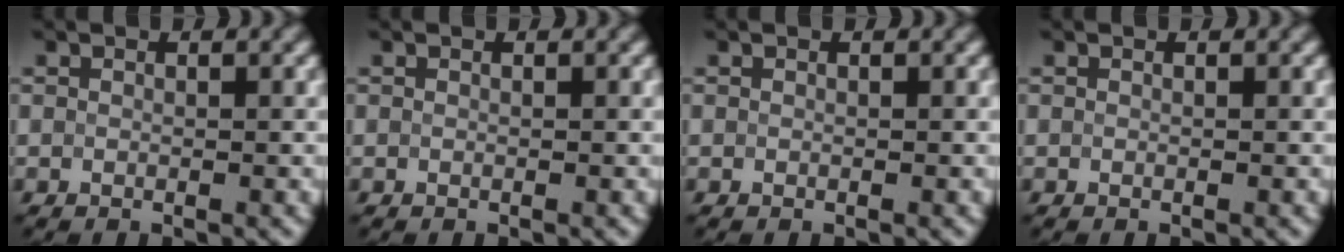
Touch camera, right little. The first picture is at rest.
{"total": 0.0}
{"total": 0.0}
{"total": 0.0}